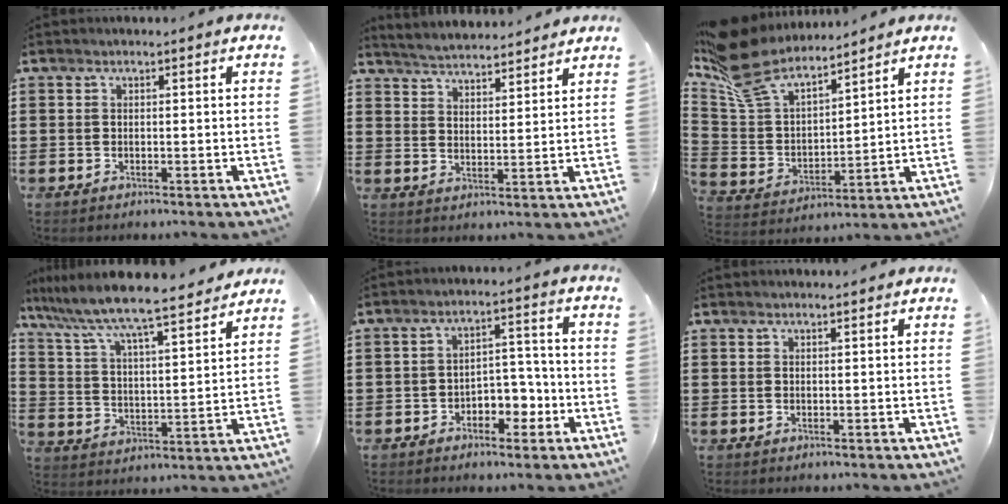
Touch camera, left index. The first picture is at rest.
{"total": 4.1, "force": [4.0, -0.1, 0.2], "torque": [-0.019, -0.021, 0.071]}
{"total": 10.6, "force": [9.2, 3.2, 4.2], "torque": [-0.129, -0.047, 0.166]}
{"total": 7.2, "force": [6.7, -0.2, 2.7], "torque": [-0.082, -0.049, 0.107]}
{"total": 4.7, "force": [-2.7, 3.0, 2.5], "torque": [-0.048, 0.014, -0.053]}
{"total": 0.9, "force": [0.9, 0.1, 0.1], "torque": [-0.003, -0.001, 0.018]}